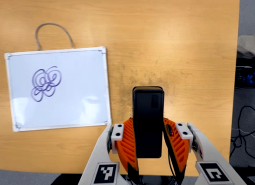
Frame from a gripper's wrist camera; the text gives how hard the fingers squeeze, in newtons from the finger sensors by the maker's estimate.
{"total": 3.7, "left": 2.2, "right": 5.1}